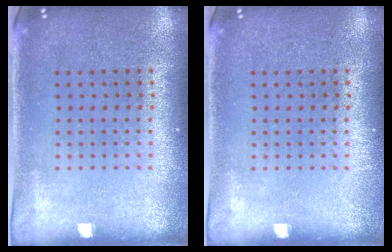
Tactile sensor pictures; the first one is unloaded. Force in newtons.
{"total": 0.0}